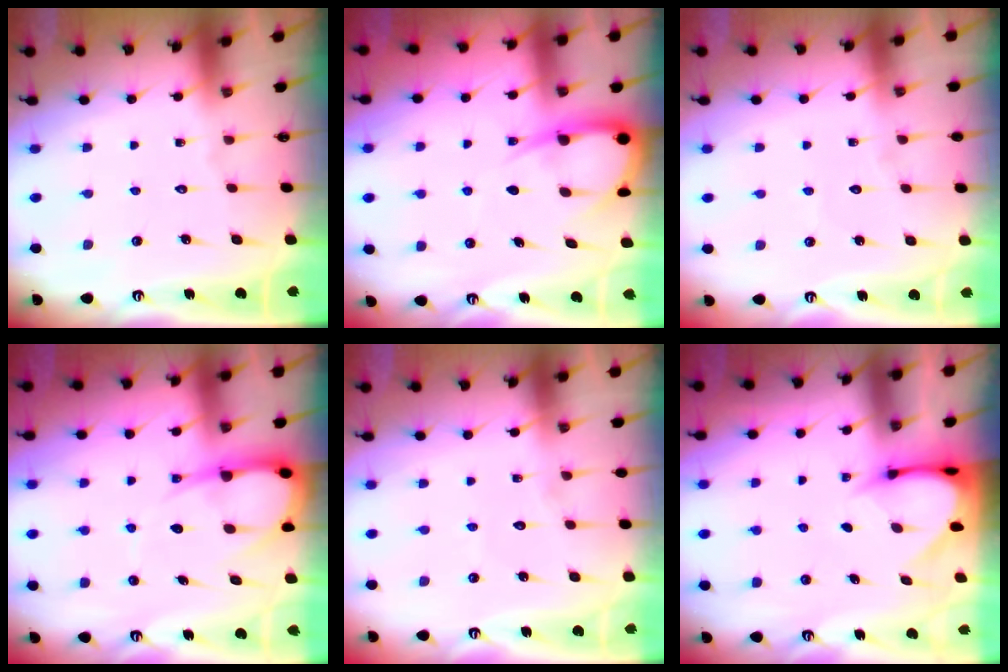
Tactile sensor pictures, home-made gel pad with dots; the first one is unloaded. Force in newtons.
{"total": 7.9, "press": 7.9, "slide": 0.9}
{"total": 2.6, "press": 2.6, "slide": 0.3}
{"total": 8.8, "press": 8.7, "slide": 1.1}
{"total": 2.3, "press": 2.3, "slide": 0.2}
{"total": 4.7, "press": 4.7, "slide": 0.6}